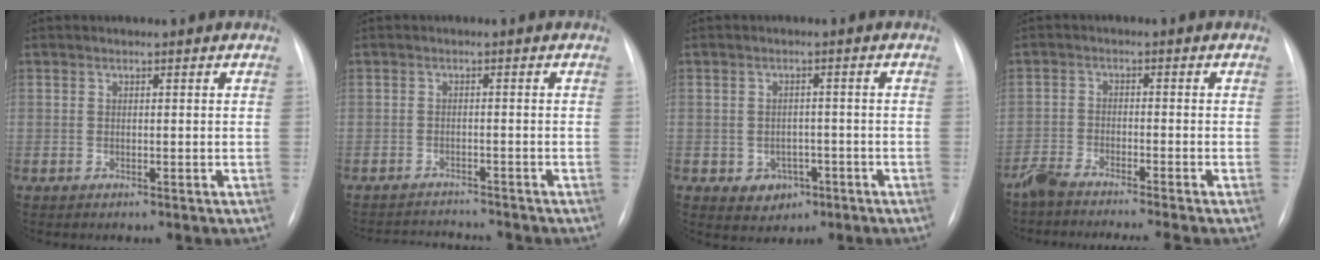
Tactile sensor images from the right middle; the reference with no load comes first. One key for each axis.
{"total": 5.7, "fx": -5.6, "fy": 0.1, "fz": 0.7, "tx": -0.012, "ty": -0.004, "tz": -0.086}
{"total": 4.1, "fx": -1.7, "fy": 3.4, "fz": 1.6, "tx": -0.014, "ty": 0.011, "tz": -0.011}
{"total": 7.6, "fx": -6.9, "fy": -0.3, "fz": 3.2, "tx": -0.047, "ty": -0.015, "tz": -0.115}